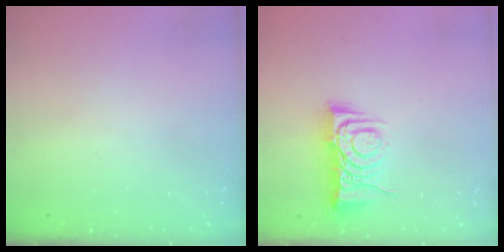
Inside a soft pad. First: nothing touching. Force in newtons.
{"total": 7.2, "press": 7.1, "slide": 1.0}